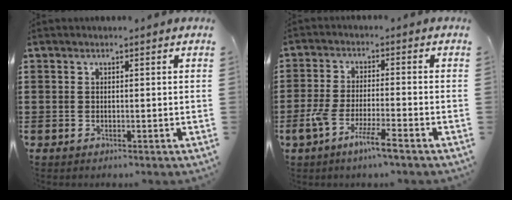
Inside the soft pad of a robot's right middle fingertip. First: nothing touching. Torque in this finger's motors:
{"motor_torque": [1.95, -0.19, 0.70, 0.15]}